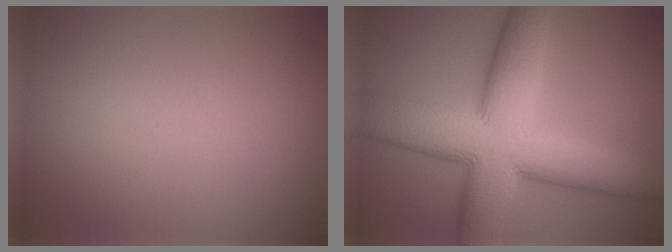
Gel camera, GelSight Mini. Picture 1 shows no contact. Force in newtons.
{"total": 13.3, "press": 13.3, "slide": 0.3}